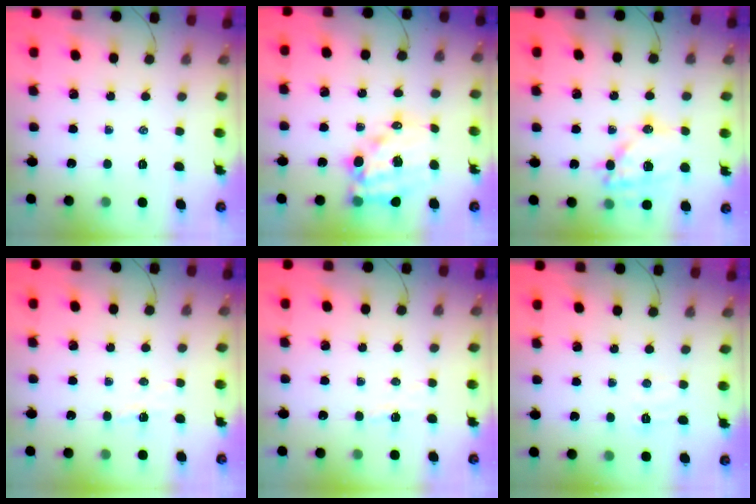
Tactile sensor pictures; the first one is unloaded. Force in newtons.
{"total": 15.7, "press": 15.2, "slide": 3.8}
{"total": 16.8, "press": 16.5, "slide": 3.4}
{"total": 2.5, "press": 2.4, "slide": 0.7}
{"total": 2.5, "press": 2.4, "slide": 0.7}
{"total": 5.0, "press": 4.9, "slide": 1.0}